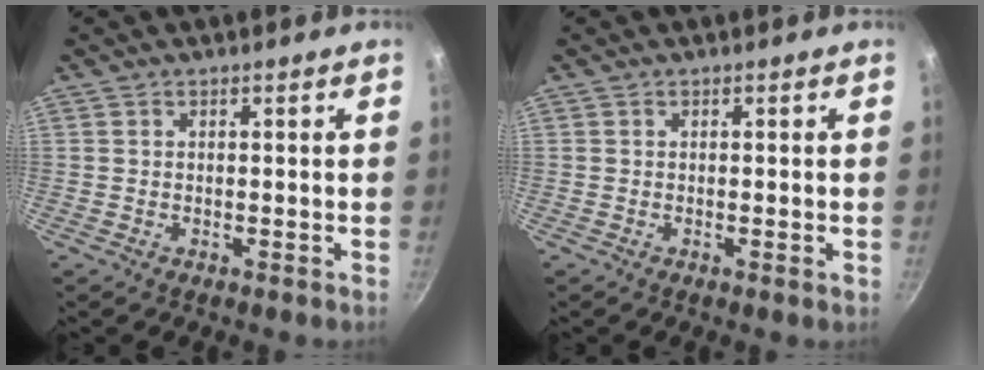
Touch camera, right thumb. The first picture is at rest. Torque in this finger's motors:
{"motor_torque": [-0.36, 0.18, -0.54, 0.07, -0.11]}